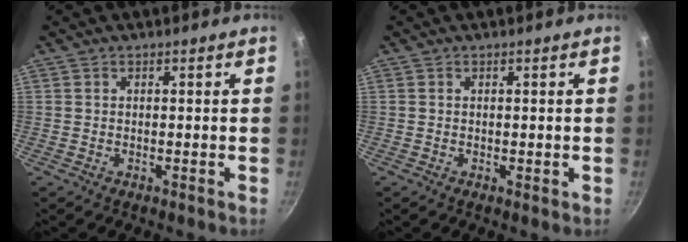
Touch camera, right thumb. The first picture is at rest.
{"total": 0.0}